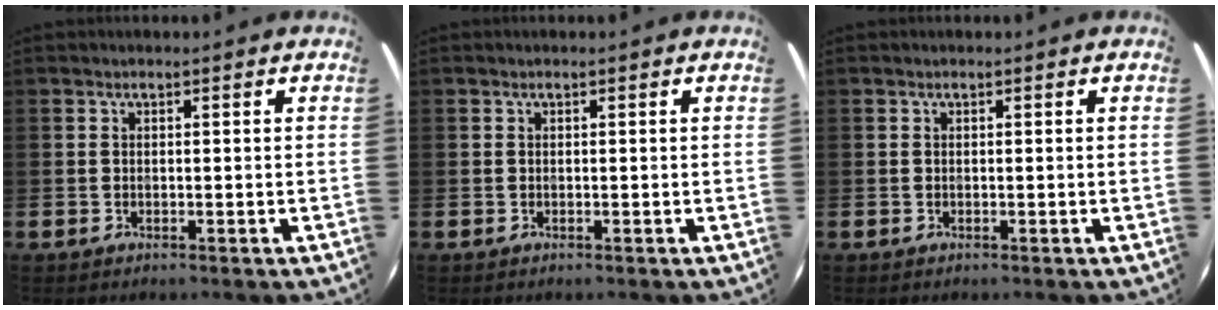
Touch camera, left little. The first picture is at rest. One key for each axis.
{"total": 0.0}
{"total": 0.0}